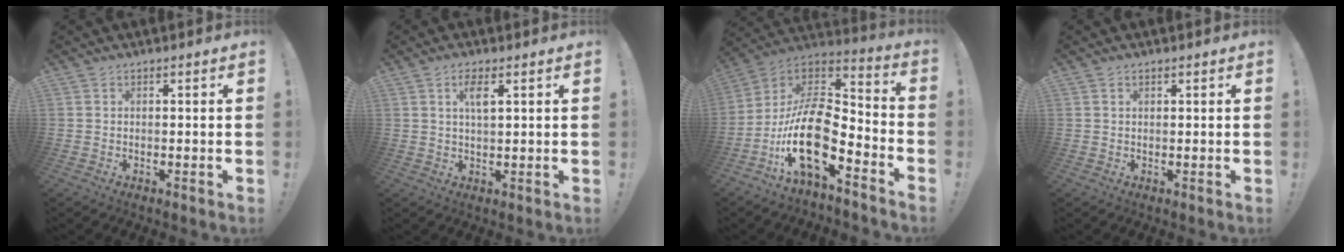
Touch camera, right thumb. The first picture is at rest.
{"total": 4.4, "force": [1.7, 1.4, 3.8], "torque": [-0.070, 0.000, 0.027]}
{"total": 18.7, "force": [-6.4, 8.4, 15.4], "torque": [-0.313, 0.024, -0.111]}
{"total": 0.5, "force": [0.4, 0.3, 0.2], "torque": [0.002, -0.001, 0.006]}